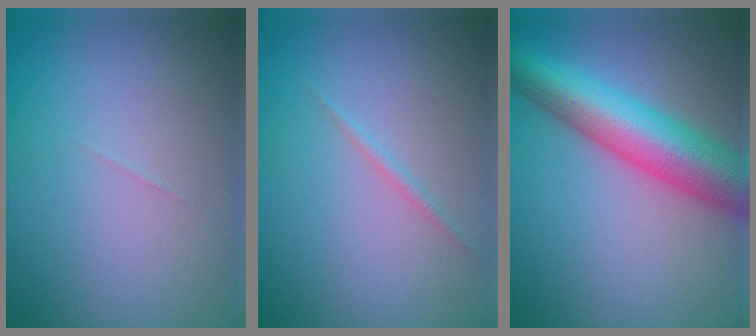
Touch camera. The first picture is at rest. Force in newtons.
{"total": 0.7, "press": 0.7, "slide": 0.0}
{"total": 9.0, "press": 9.0, "slide": 0.3}